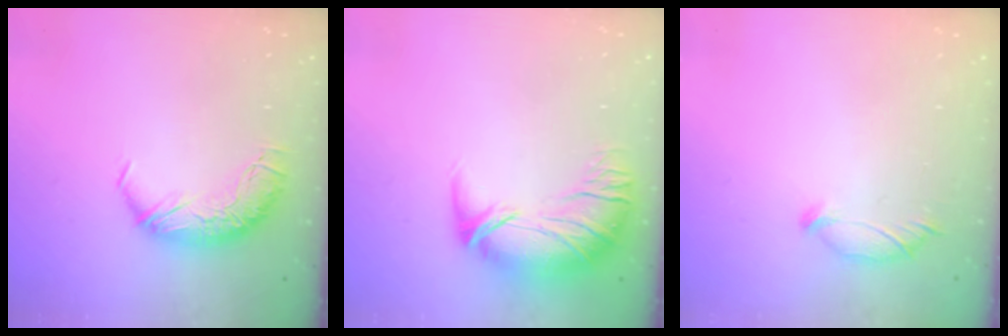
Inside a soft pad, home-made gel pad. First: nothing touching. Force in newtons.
{"total": 2.5, "press": 0.1, "slide": 2.5}
{"total": 4.8, "press": 4.7, "slide": 0.8}